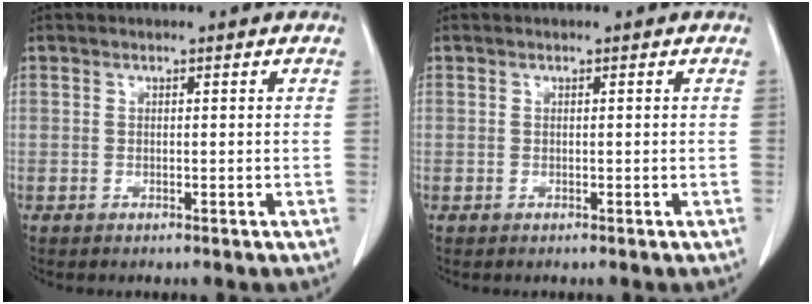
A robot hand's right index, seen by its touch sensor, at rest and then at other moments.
{"total": 0.0}